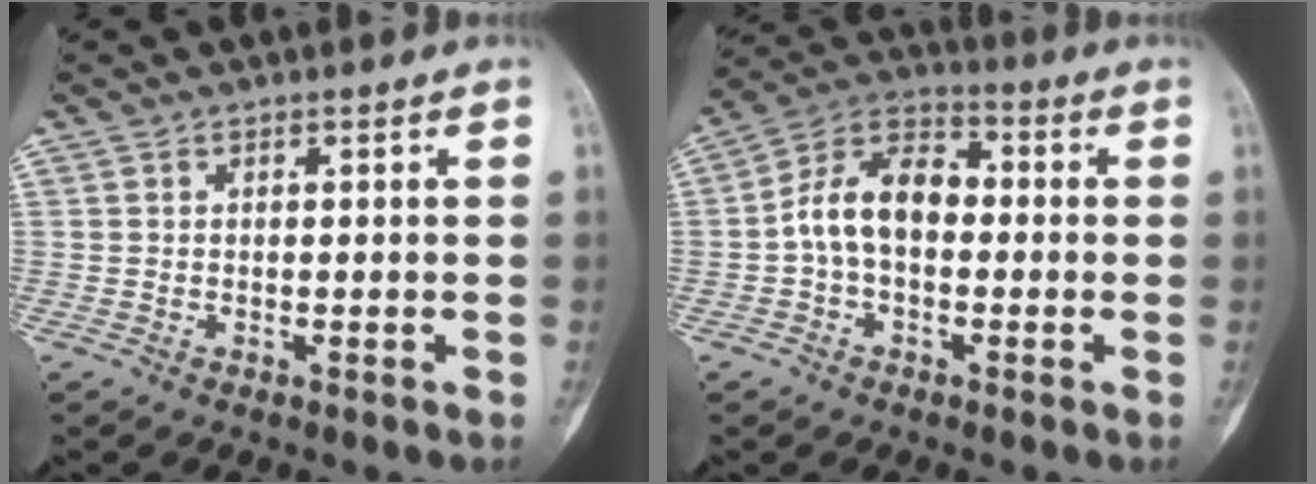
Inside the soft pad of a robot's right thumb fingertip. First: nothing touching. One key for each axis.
{"total": 11.1, "fx": -0.7, "fy": 7.2, "fz": 8.4, "tx": -0.134, "ty": 0.038, "tz": -0.027}